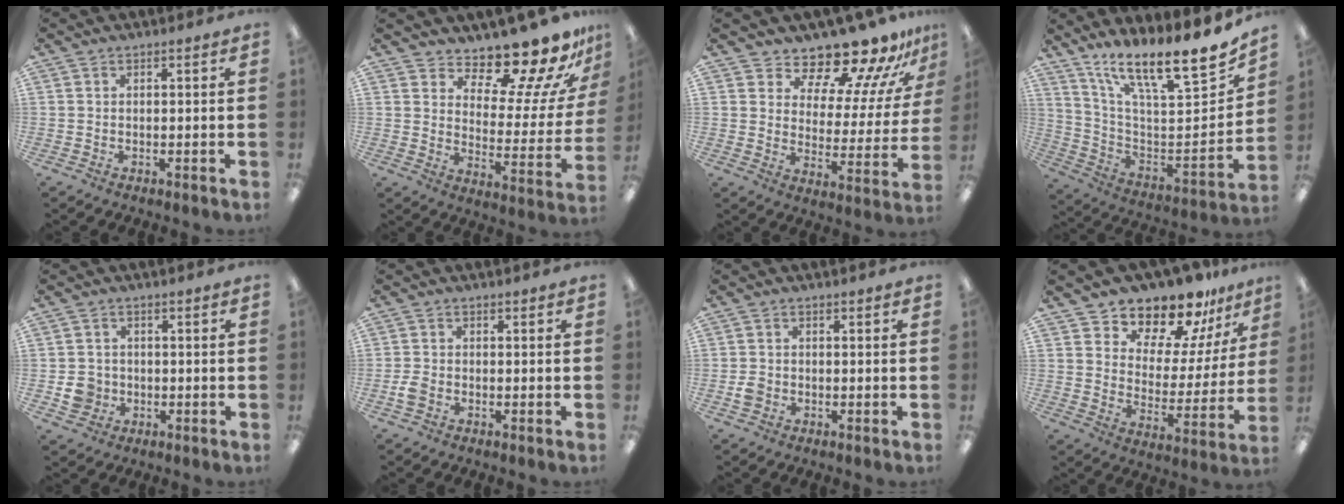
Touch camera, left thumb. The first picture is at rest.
{"total": 15.4, "force": [13.6, 3.9, 6.0], "torque": [-0.098, -0.115, 0.229]}
{"total": 14.5, "force": [13.5, 3.3, 4.1], "torque": [-0.072, -0.122, 0.233]}
{"total": 16.9, "force": [13.6, 2.8, 9.7], "torque": [-0.148, -0.118, 0.223]}
{"total": 5.2, "force": [-1.0, 4.9, 1.6], "torque": [-0.018, 0.005, -0.018]}
{"total": 2.7, "force": [-1.0, 2.0, 1.6], "torque": [-0.026, 0.006, -0.017]}
{"total": 2.0, "force": [-0.7, 1.8, 0.7], "torque": [-0.012, 0.005, -0.014]}
{"total": 14.1, "force": [13.0, 4.8, 2.7], "torque": [-0.052, -0.120, 0.233]}